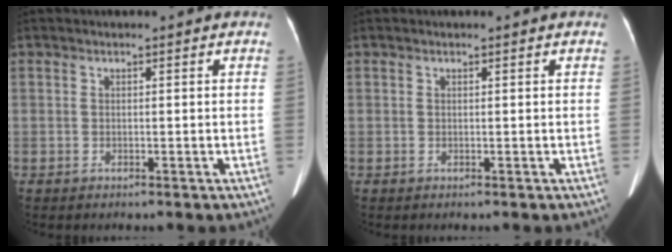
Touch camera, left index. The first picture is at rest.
{"total": 0.0}